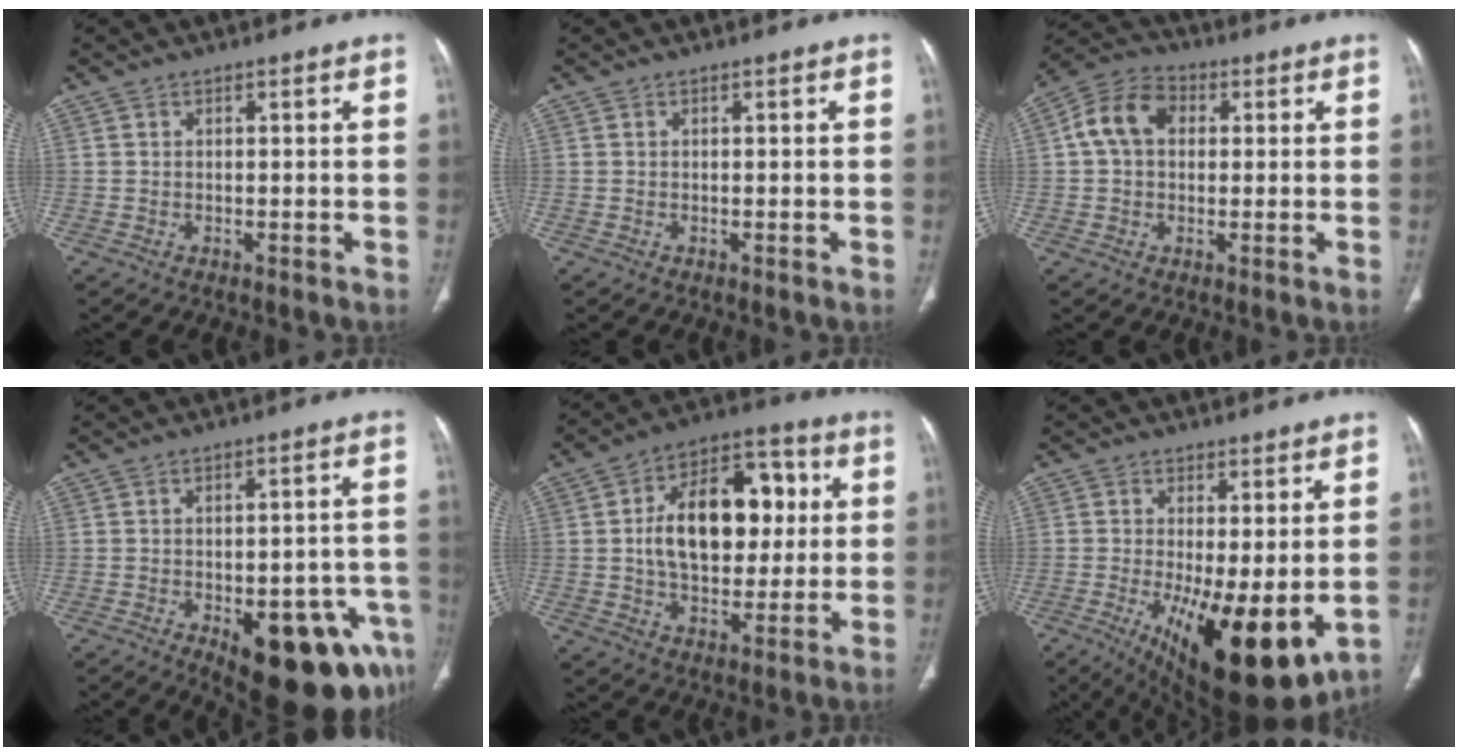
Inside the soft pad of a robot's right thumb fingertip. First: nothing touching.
{"total": 0.0}
{"total": 9.3, "force": [1.7, 6.9, 6.1], "torque": [-0.107, 0.023, 0.022]}
{"total": 18.8, "force": [-8.4, 8.2, 14.7], "torque": [-0.127, 0.027, -0.092]}
{"total": 19.5, "force": [2.3, 12.3, 15.0], "torque": [-0.201, 0.023, 0.036]}
{"total": 16.9, "force": [-3.8, 6.1, 15.3], "torque": [-0.222, -0.033, -0.035]}